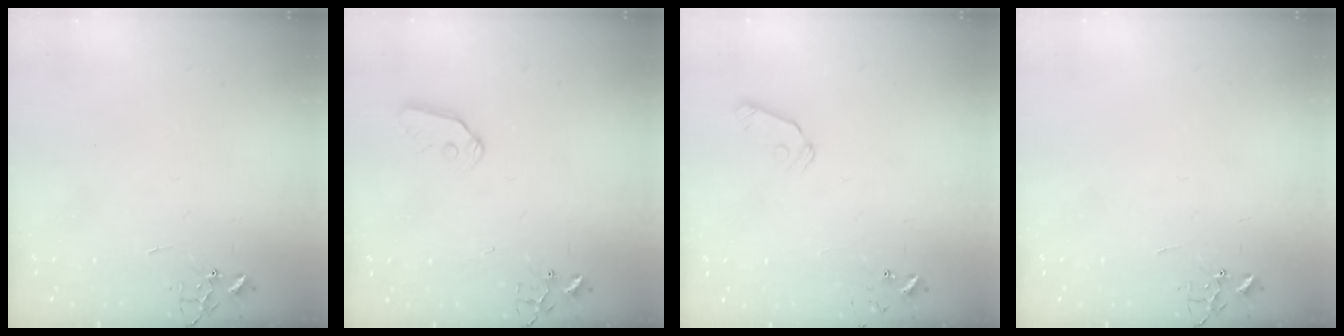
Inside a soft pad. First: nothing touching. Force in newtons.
{"total": 7.4, "press": 7.4, "slide": 0.5}
{"total": 6.0, "press": 6.0, "slide": 0.7}
{"total": 0.0}